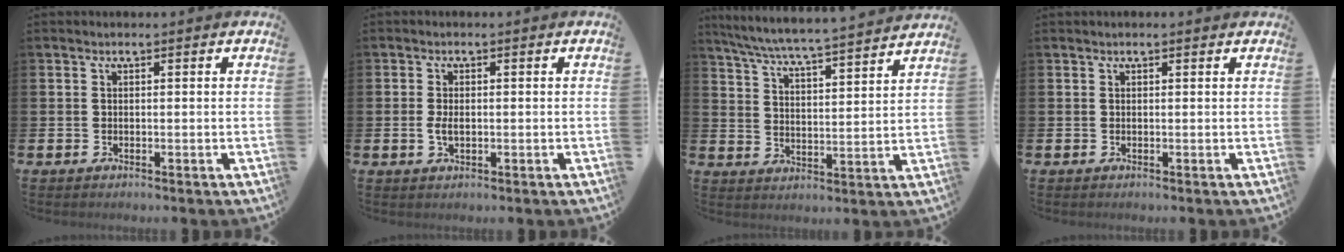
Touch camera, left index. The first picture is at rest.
{"total": 2.1, "force": [-0.2, 1.2, 1.7], "torque": [-0.031, 0.003, -0.005]}
{"total": 6.7, "force": [6.4, -0.2, 1.8], "torque": [-0.064, -0.050, 0.110]}
{"total": 0.0}